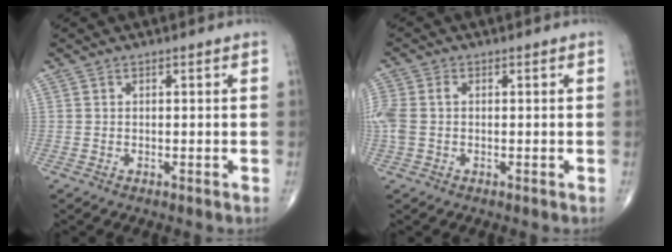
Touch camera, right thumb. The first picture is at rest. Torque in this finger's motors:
{"motor_torque": [0.20, 0.01, 0.56, 0.15, 0.05]}